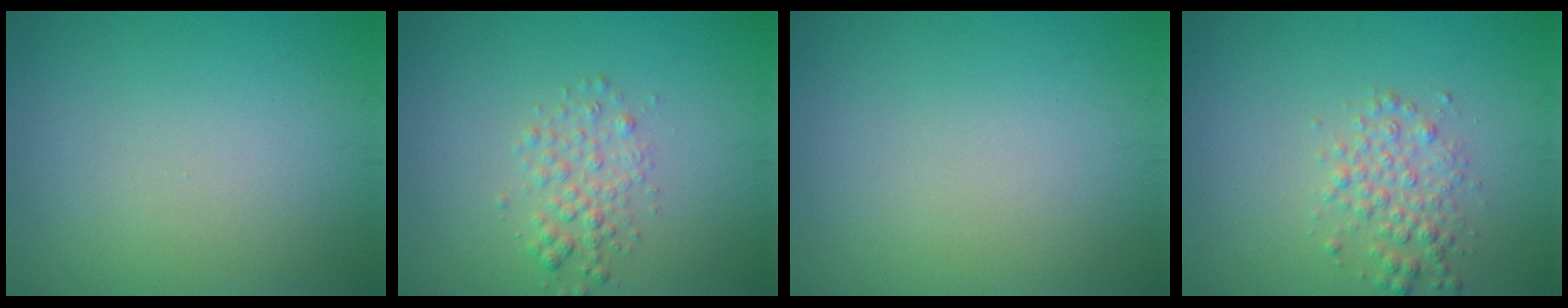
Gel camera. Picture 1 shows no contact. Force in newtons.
{"total": 2.1, "press": 2.1, "slide": 0.1}
{"total": 0.0}
{"total": 2.4, "press": 2.4, "slide": 0.0}